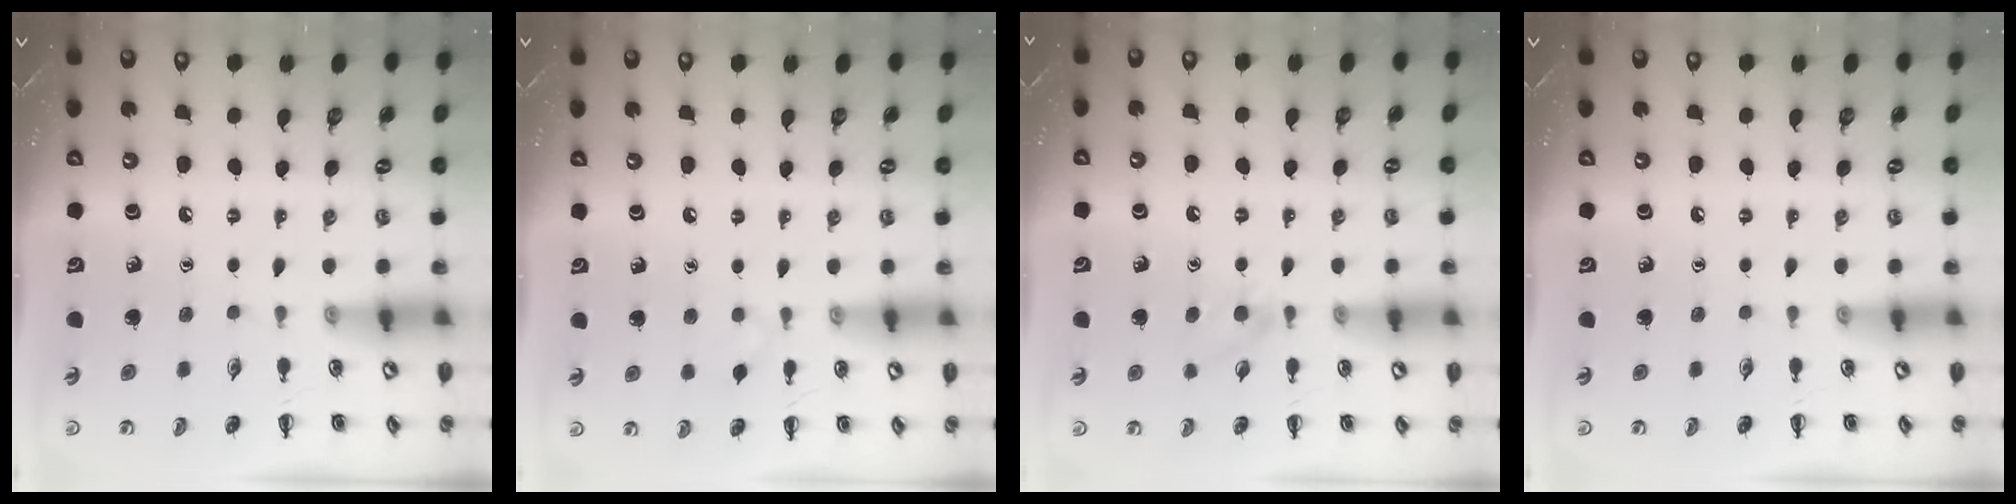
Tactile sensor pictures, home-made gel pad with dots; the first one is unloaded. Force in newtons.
{"total": 2.9, "press": 2.7, "slide": 1.2}
{"total": 4.6, "press": 4.2, "slide": 1.9}
{"total": 0.0}